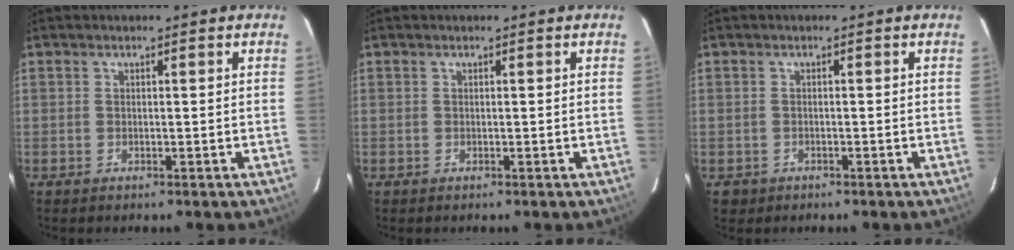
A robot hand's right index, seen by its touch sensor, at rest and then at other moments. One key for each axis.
{"total": 0.0}
{"total": 1.7, "fx": -0.8, "fy": 1.6, "fz": -0.1, "tx": -0.007, "ty": 0.006, "tz": -0.009}